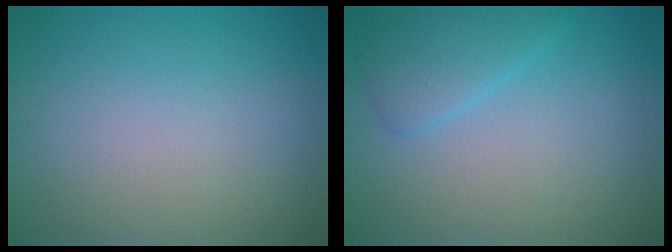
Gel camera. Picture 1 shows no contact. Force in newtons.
{"total": 2.6, "press": 2.6, "slide": 0.1}